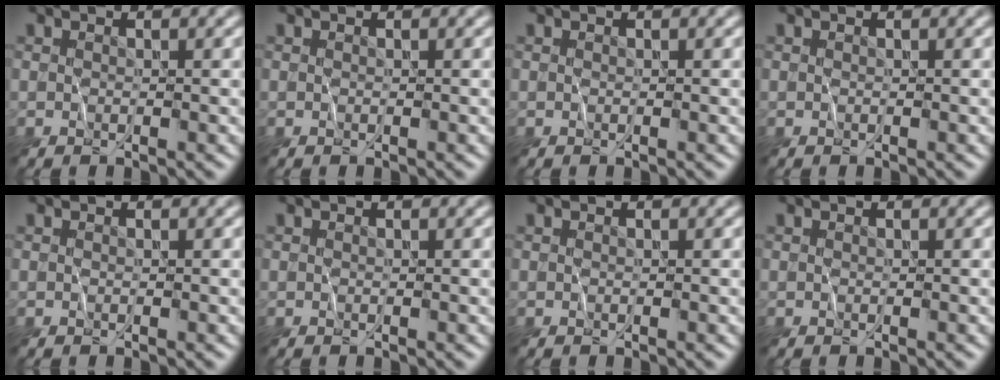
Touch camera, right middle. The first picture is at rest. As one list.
[{"total": 0.0}, {"total": 0.0}, {"total": 0.0}, {"total": 0.0}, {"total": 0.0}, {"total": 0.0}, {"total": 0.0}]